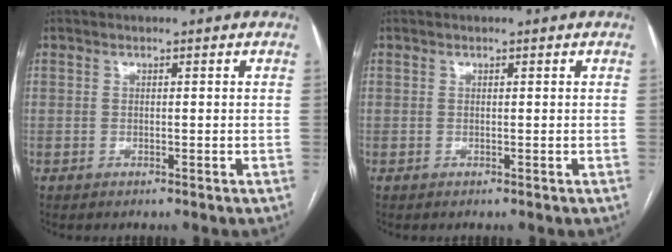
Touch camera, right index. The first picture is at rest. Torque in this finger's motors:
{"motor_torque": [0.03, 0.03, 0.04, 0.01]}